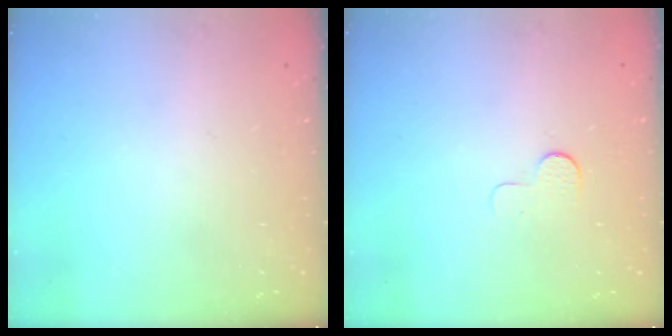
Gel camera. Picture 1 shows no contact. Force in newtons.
{"total": 3.9, "press": 3.9, "slide": 0.3}